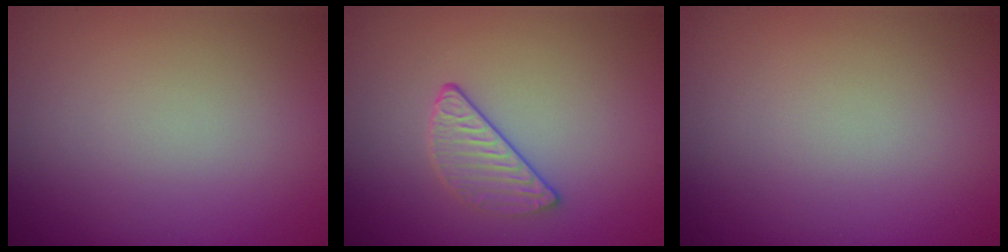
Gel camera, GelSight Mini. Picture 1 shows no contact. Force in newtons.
{"total": 2.2, "press": 1.5, "slide": 1.6}
{"total": 0.0}